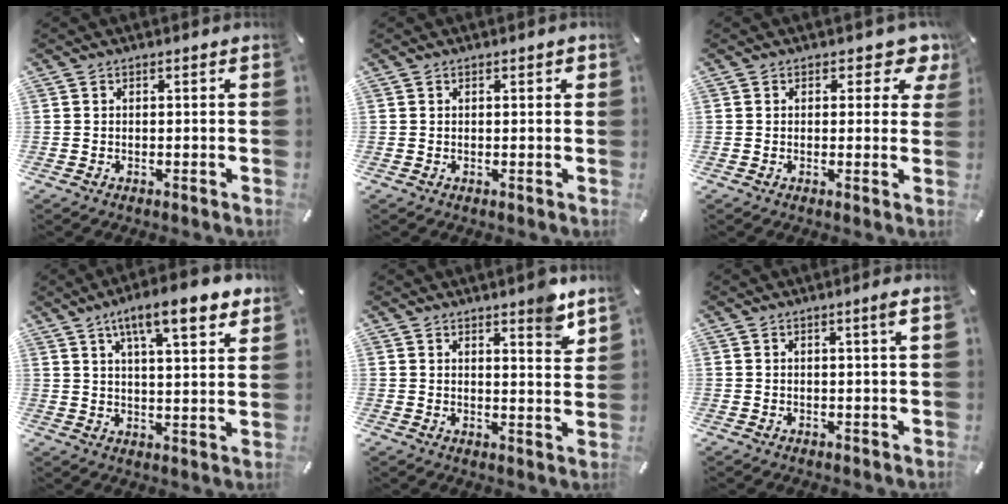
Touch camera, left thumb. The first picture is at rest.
{"total": 0.6, "force": [0.3, 0.3, 0.5], "torque": [-0.009, 0.003, 0.004]}
{"total": 4.5, "force": [2.5, 2.7, 2.5], "torque": [-0.019, -0.010, 0.036]}
{"total": 11.9, "force": [7.6, 3.2, 8.5], "torque": [-0.131, -0.033, 0.126]}
{"total": 6.1, "force": [5.1, 1.4, 3.0], "torque": [-0.031, -0.038, 0.084]}
{"total": 2.2, "force": [0.8, 0.0, 2.1], "torque": [-0.039, 0.001, 0.012]}